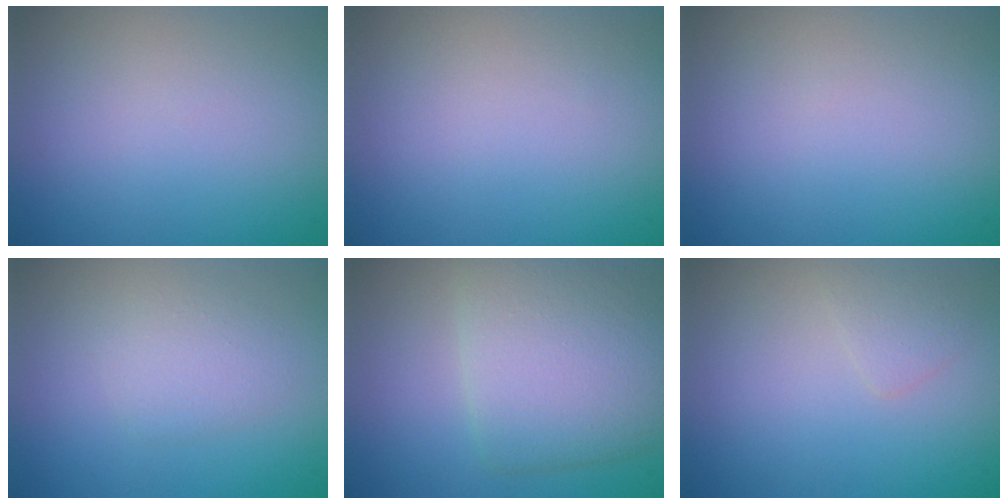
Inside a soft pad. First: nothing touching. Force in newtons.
{"total": 0.0}
{"total": 0.0}
{"total": 1.9, "press": 1.9, "slide": 0.0}
{"total": 6.4, "press": 6.4, "slide": 0.2}
{"total": 1.2, "press": 1.2, "slide": 0.1}